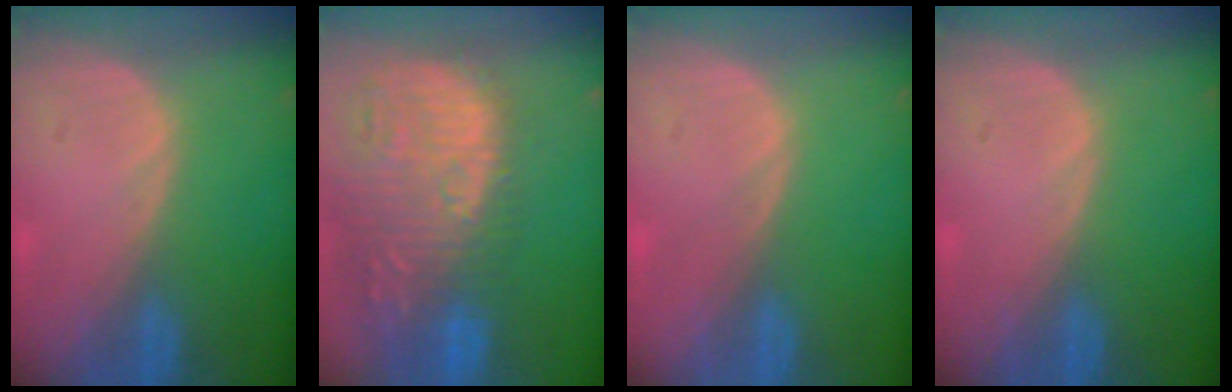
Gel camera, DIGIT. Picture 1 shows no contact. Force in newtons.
{"total": 15.3, "press": 13.0, "slide": 8.1}
{"total": 0.0}
{"total": 0.0}